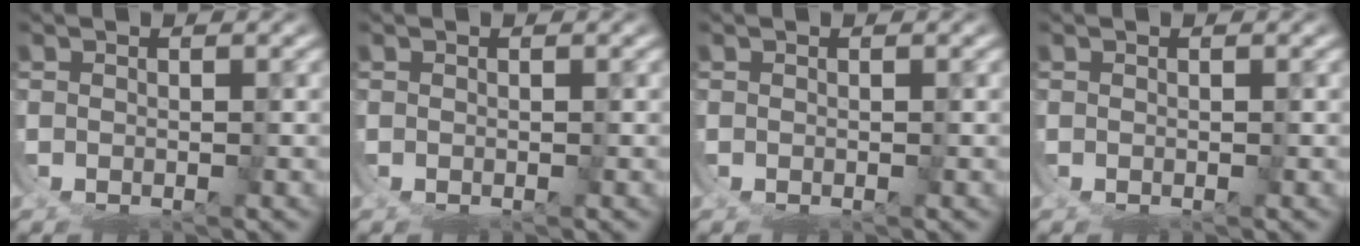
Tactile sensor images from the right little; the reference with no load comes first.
{"total": 0.0}
{"total": 0.0}
{"total": 0.0}